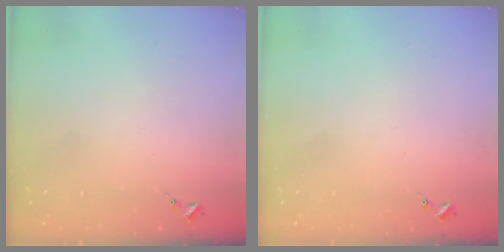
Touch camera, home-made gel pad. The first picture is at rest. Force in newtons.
{"total": 0.0}